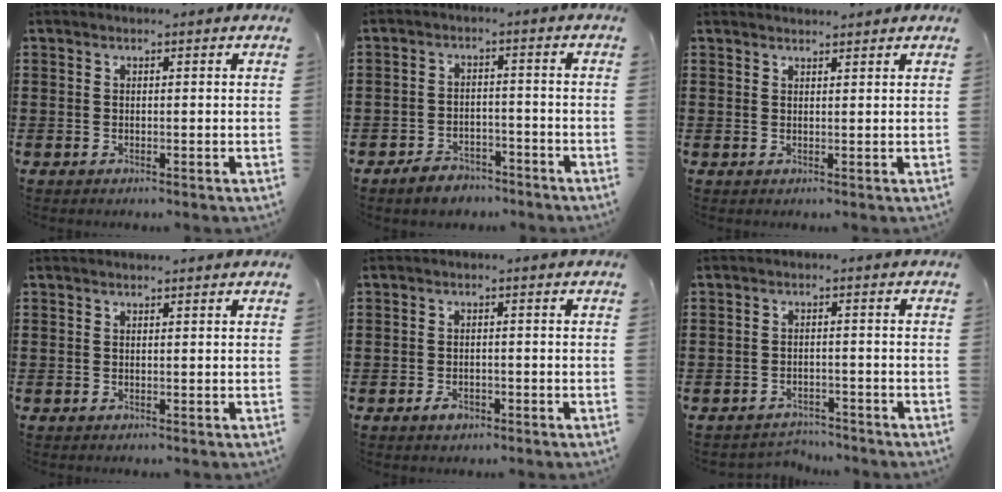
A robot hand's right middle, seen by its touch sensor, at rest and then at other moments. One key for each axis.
{"total": 3.4, "fx": -3.2, "fy": 1.0, "fz": 0.2, "tx": -0.007, "ty": 0.011, "tz": -0.067}
{"total": 1.3, "fx": 1.3, "fy": 0.0, "fz": -0.1, "tx": -0.002, "ty": -0.002, "tz": 0.027}
{"total": 0.0}
{"total": 1.6, "fx": -1.1, "fy": 0.9, "fz": 0.8, "tx": -0.017, "ty": 0.002, "tz": -0.022}
{"total": 2.5, "fx": -2.4, "fy": 0.4, "fz": -0.3, "tx": -0.002, "ty": 0.002, "tz": -0.053}